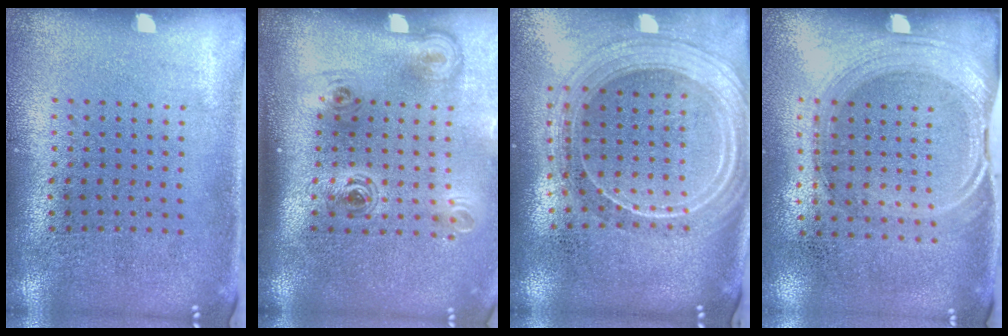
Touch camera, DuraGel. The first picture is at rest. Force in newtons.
{"total": 2.2, "press": 1.5, "slide": 1.7}
{"total": 2.3, "press": 2.0, "slide": 1.1}
{"total": 1.5, "press": 1.3, "slide": 0.8}